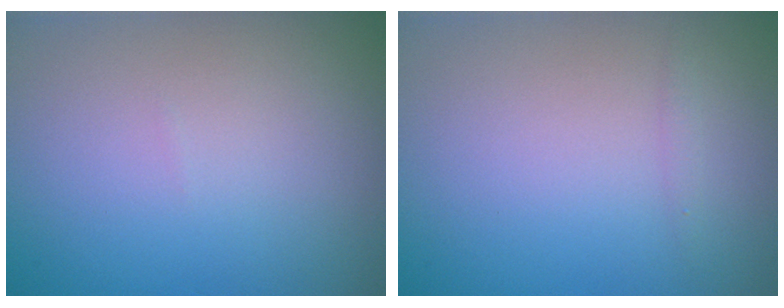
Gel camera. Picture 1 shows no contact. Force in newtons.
{"total": 0.5, "press": 0.5, "slide": 0.0}